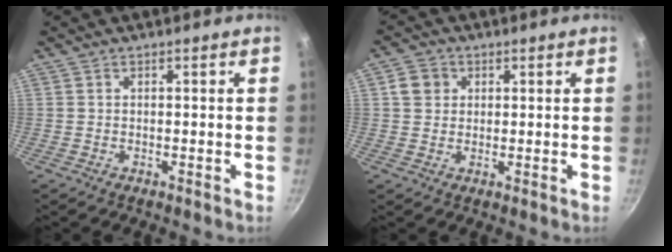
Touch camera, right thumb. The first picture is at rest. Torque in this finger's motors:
{"motor_torque": [-0.22, 0.17, 0.34, -0.20, -0.05]}